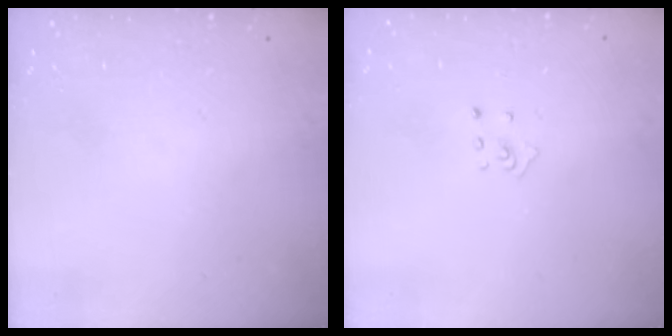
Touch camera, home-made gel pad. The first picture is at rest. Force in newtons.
{"total": 2.9, "press": 2.9, "slide": 0.3}